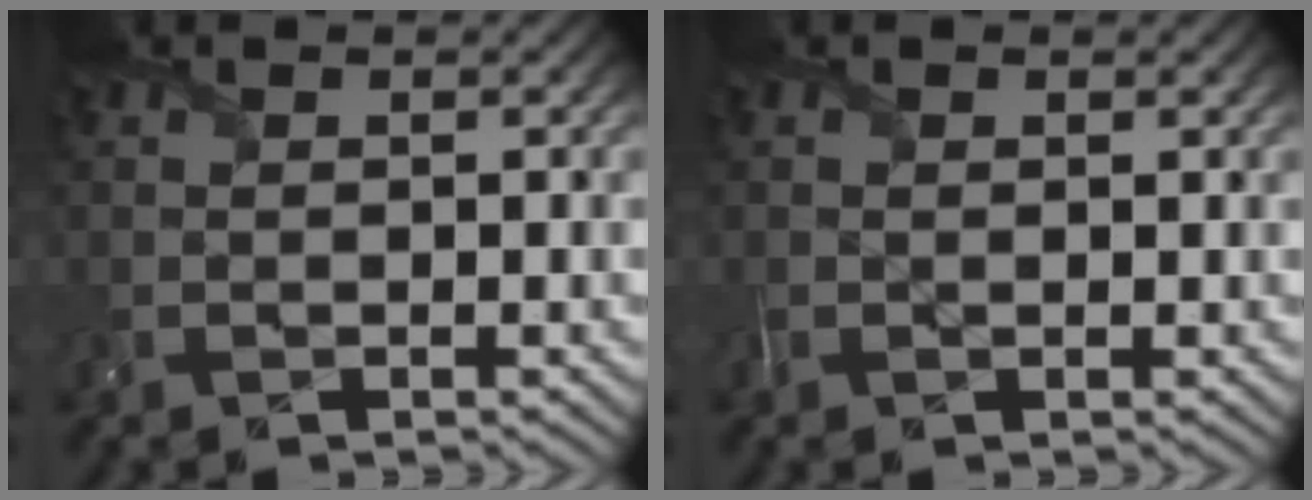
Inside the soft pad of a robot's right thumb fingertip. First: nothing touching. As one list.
[{"total": 0.9, "force": [0.2, 0.6, 0.6], "torque": [-0.017, -0.002, 0.003]}]